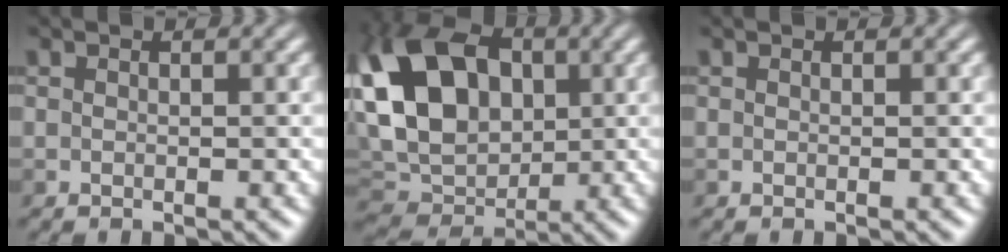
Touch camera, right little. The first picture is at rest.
{"total": 12.5, "force": [2.5, 8.6, 8.6], "torque": [-0.187, 0.021, 0.037]}
{"total": 0.0}